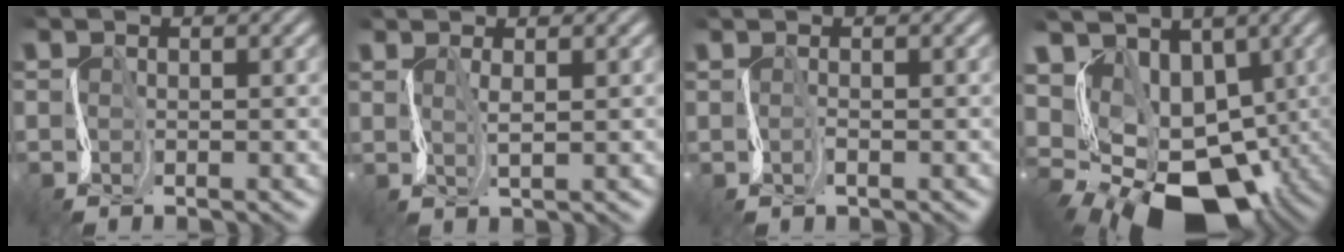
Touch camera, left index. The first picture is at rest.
{"total": 1.1, "force": [1.1, -0.3, 0.2], "torque": [-0.009, 0.005, 0.023]}
{"total": 0.5, "force": [0.3, -0.3, -0.3], "torque": [0.002, 0.002, 0.005]}
{"total": 9.2, "force": [0.2, 7.2, 5.7], "torque": [-0.070, -0.015, 0.006]}